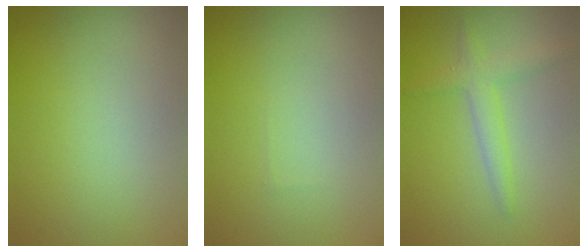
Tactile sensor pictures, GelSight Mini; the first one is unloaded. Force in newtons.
{"total": 0.0}
{"total": 2.6, "press": 2.6, "slide": 0.1}